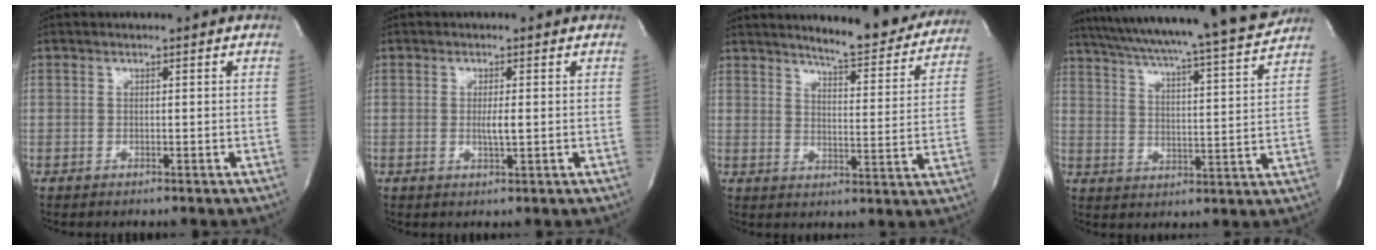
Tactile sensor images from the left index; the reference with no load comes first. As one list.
[{"total": 2.1, "force": [0.0, 0.1, 2.1], "torque": [-0.043, -0.004, 0.000]}, {"total": 14.5, "force": [13.5, 2.0, 5.0], "torque": [-0.059, -0.038, 0.159]}, {"total": 22.3, "force": [20.1, -0.6, 9.5], "torque": [-0.160, -0.032, 0.281]}]